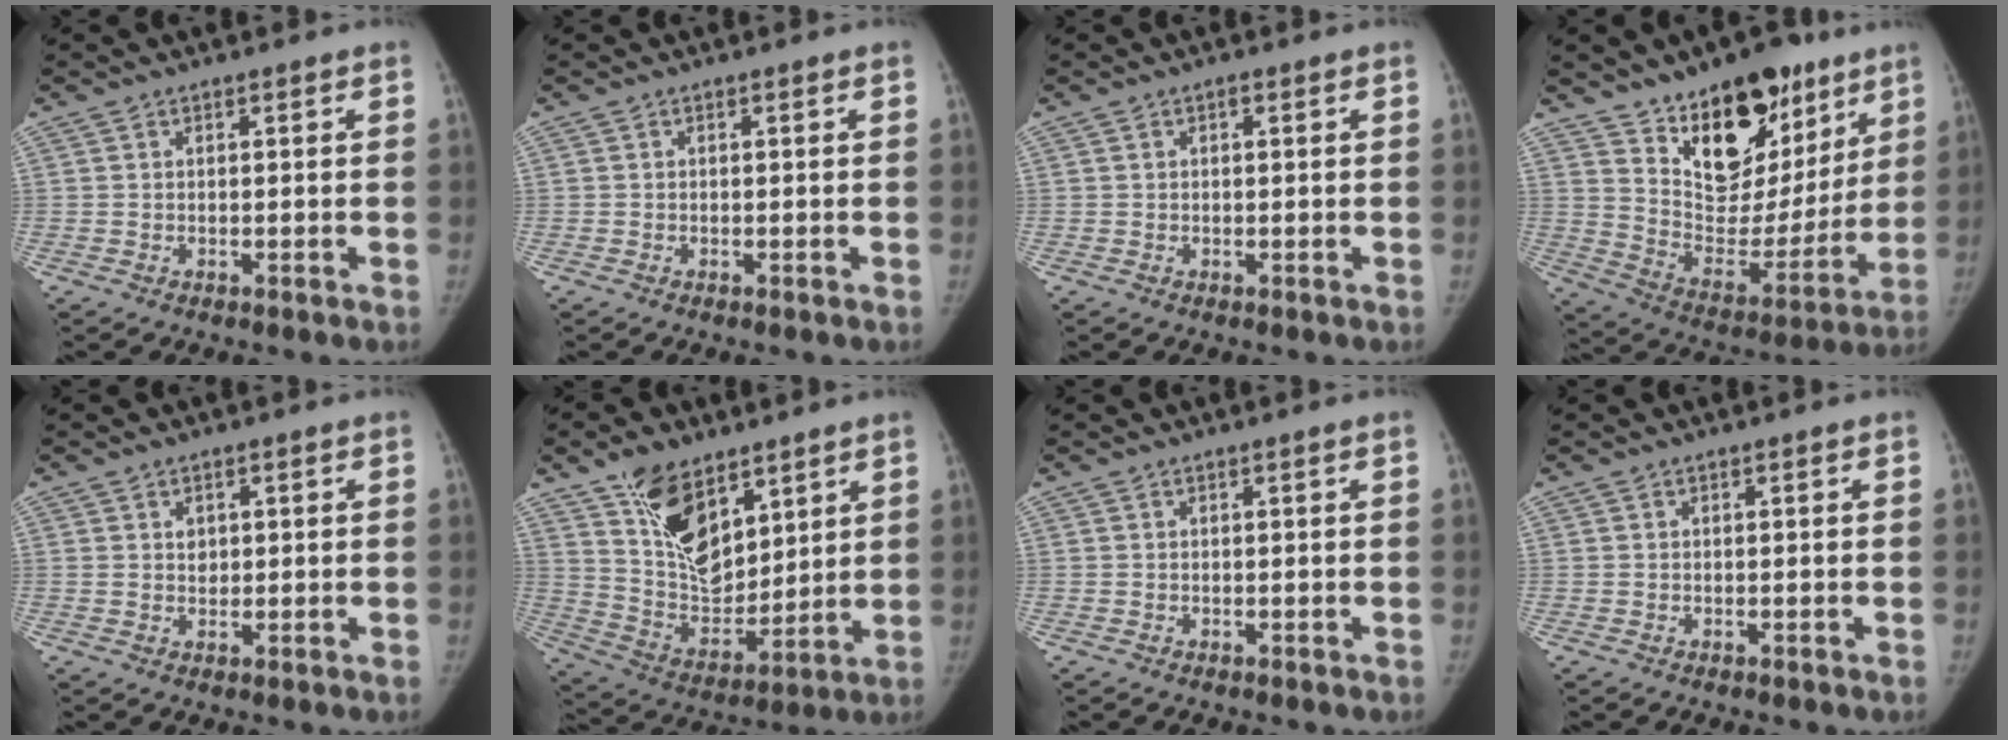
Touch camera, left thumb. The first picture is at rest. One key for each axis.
{"total": 0.0}
{"total": 0.8, "fx": 0.3, "fy": 0.4, "fz": 0.6, "tx": -0.007, "ty": 0.002, "tz": 0.004}
{"total": 22.5, "fx": 14.1, "fy": 12.2, "fz": 12.6, "tx": -0.132, "ty": -0.080, "tz": 0.229}
{"total": 1.9, "fx": 0.7, "fy": 1.5, "fz": 1.0, "tx": -0.005, "ty": -0.005, "tz": 0.014}
{"total": 15.8, "fx": 9.3, "fy": 8.9, "fz": 9.2, "tx": -0.114, "ty": -0.059, "tz": 0.184}
{"total": 0.0}
{"total": 0.0}